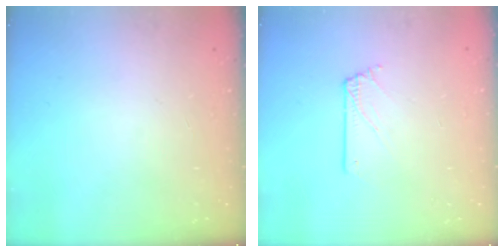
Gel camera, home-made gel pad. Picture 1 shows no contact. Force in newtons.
{"total": 1.4, "press": 1.4, "slide": 0.2}